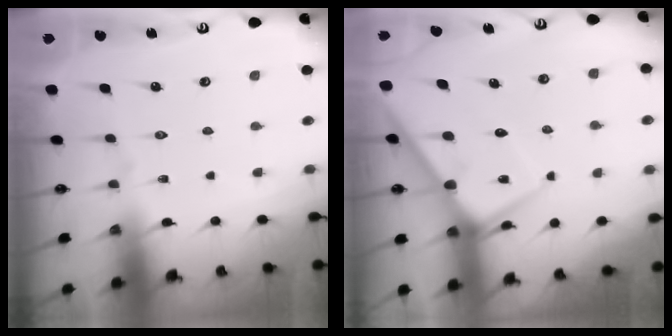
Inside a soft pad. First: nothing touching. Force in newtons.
{"total": 7.3, "press": 7.3, "slide": 0.8}